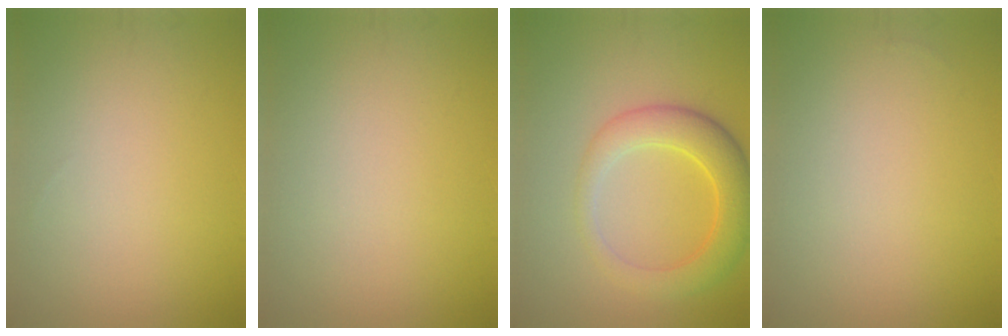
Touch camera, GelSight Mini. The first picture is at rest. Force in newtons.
{"total": 0.0}
{"total": 5.0, "press": 5.0, "slide": 0.1}
{"total": 0.0}